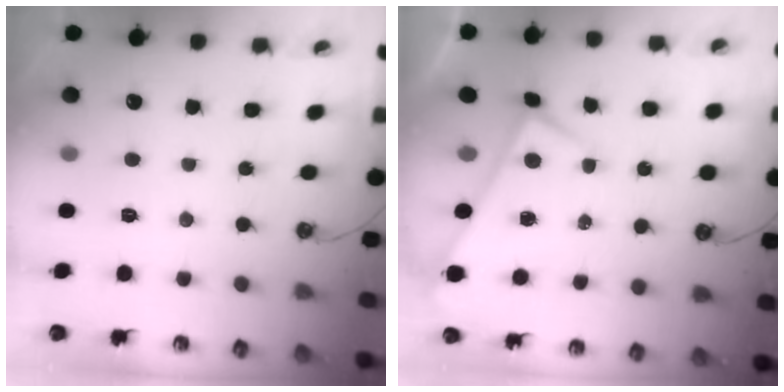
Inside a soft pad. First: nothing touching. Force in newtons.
{"total": 0.0}